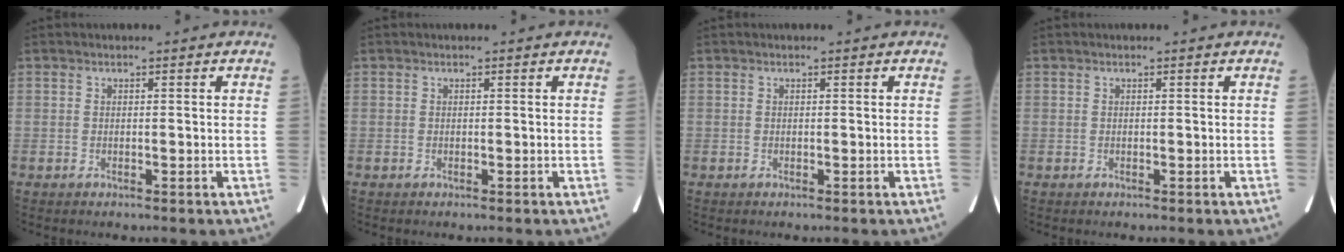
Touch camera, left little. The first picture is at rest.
{"total": 0.0}
{"total": 0.0}
{"total": 0.0}